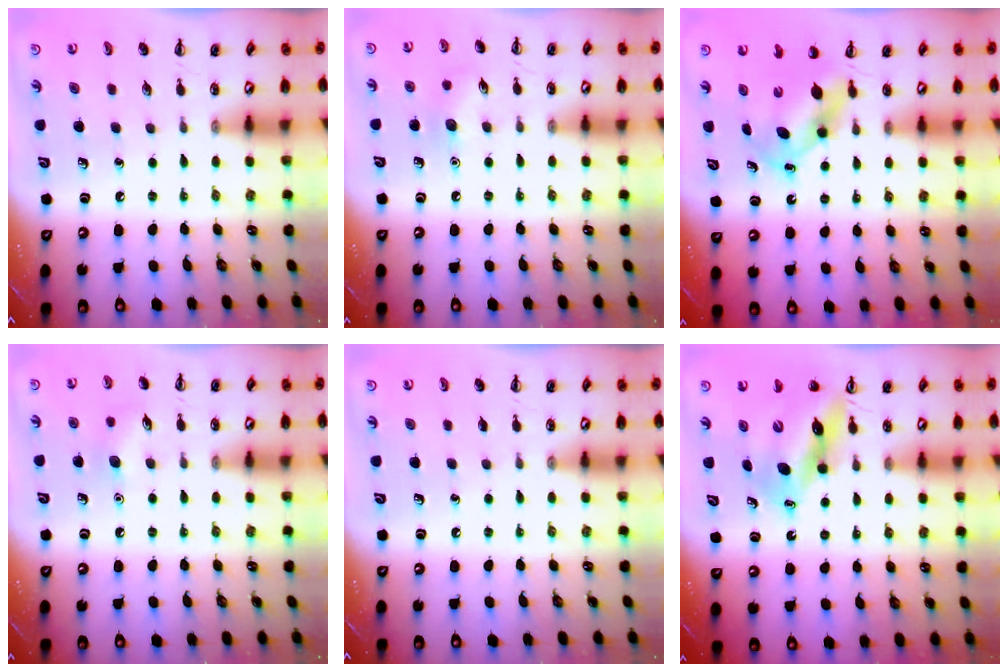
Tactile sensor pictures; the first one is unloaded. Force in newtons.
{"total": 9.0, "press": 8.8, "slide": 1.8}
{"total": 5.6, "press": 5.5, "slide": 1.2}
{"total": 7.1, "press": 6.8, "slide": 1.9}
{"total": 0.0}
{"total": 12.0, "press": 11.4, "slide": 3.7}